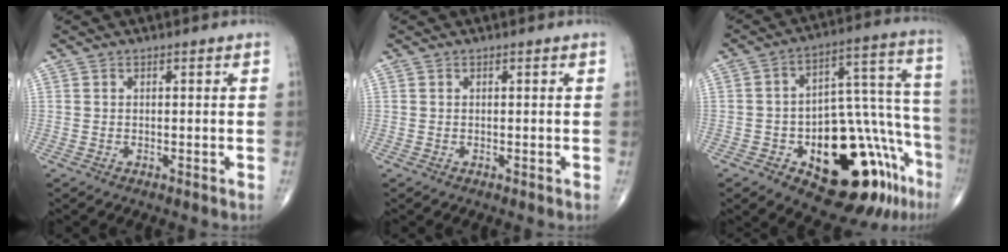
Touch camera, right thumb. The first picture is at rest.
{"total": 0.0}
{"total": 24.6, "force": [-11.6, 10.6, 18.9], "torque": [-0.189, 0.094, -0.153]}